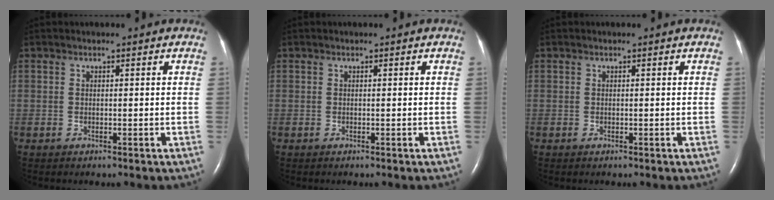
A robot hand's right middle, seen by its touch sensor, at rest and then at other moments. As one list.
[{"total": 0.0}, {"total": 0.0}]